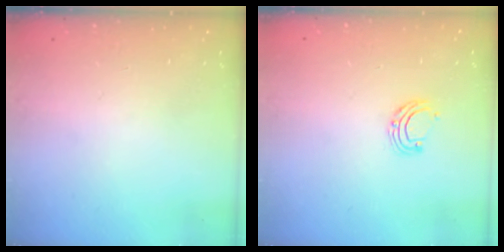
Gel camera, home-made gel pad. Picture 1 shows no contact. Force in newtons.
{"total": 6.6, "press": 6.5, "slide": 0.7}